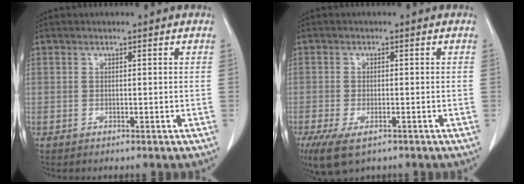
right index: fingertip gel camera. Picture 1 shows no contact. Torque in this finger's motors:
{"motor_torque": [0.67, -0.53, 0.31, 0.07]}